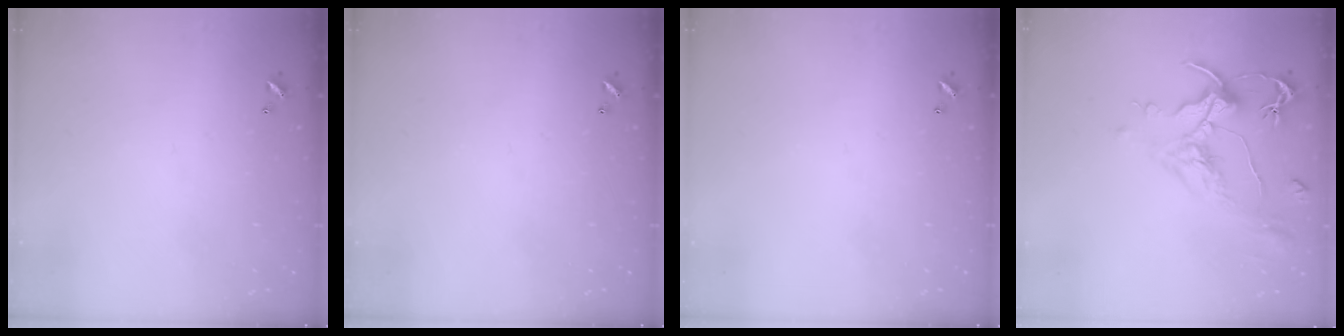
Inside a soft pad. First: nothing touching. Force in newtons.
{"total": 0.0}
{"total": 0.0}
{"total": 1.6, "press": 0.6, "slide": 1.4}